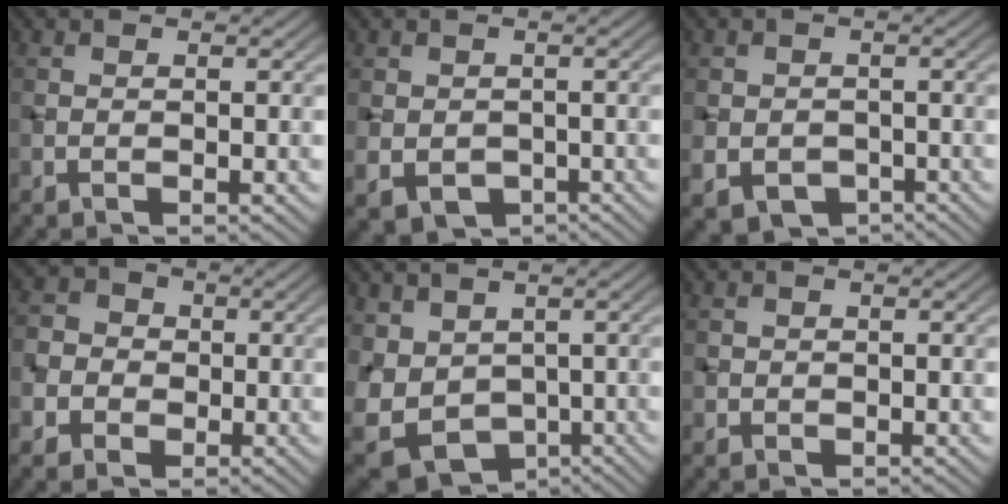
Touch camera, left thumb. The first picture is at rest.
{"total": 3.4, "force": [-0.7, 3.1, 1.4], "torque": [-0.042, -0.023, -0.009]}
{"total": 4.0, "force": [-1.5, 3.4, 1.5], "torque": [-0.036, -0.019, -0.024]}
{"total": 5.9, "force": [-2.1, 5.1, 2.1], "torque": [-0.054, -0.007, -0.057]}
{"total": 8.7, "force": [0.5, 7.3, 4.8], "torque": [-0.126, -0.022, 0.021]}
{"total": 1.2, "force": [-0.5, 1.1, 0.0], "torque": [0.007, -0.004, -0.012]}